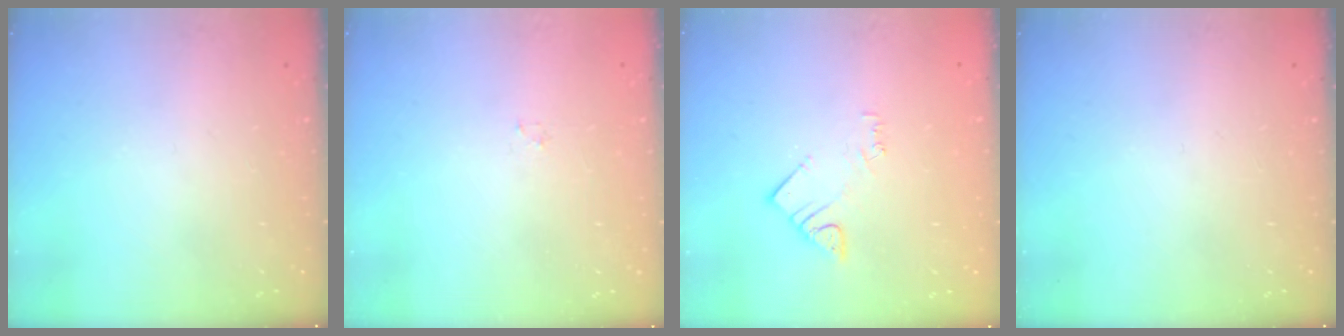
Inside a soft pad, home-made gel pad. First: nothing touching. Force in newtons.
{"total": 0.8, "press": 0.8, "slide": 0.2}
{"total": 3.1, "press": 3.0, "slide": 0.5}
{"total": 0.0}